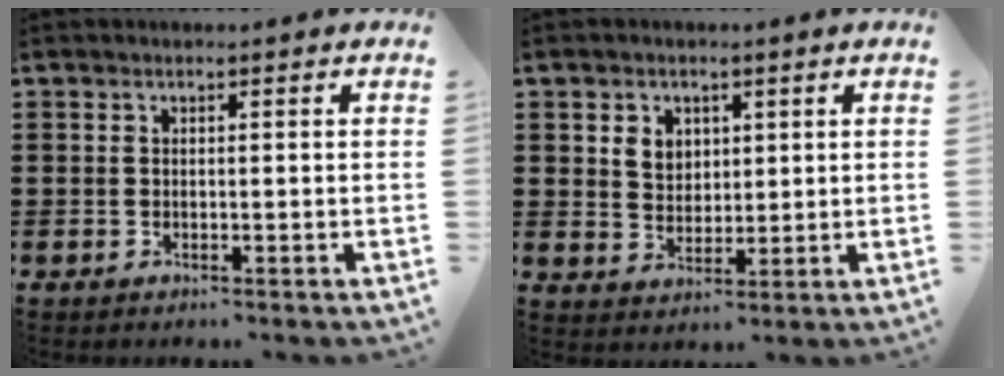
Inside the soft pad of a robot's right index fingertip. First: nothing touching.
{"total": 3.6, "force": [1.7, 3.0, 1.0], "torque": [-0.025, 0.008, 0.029]}